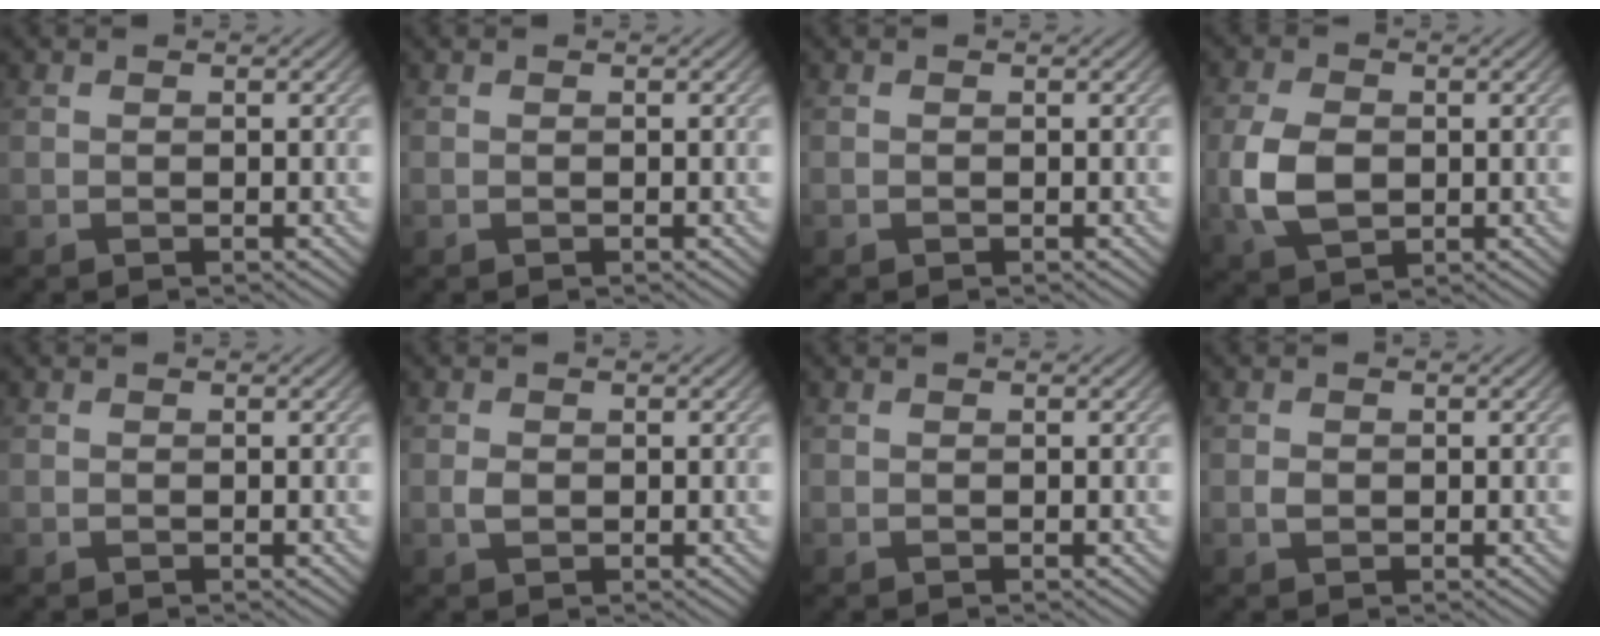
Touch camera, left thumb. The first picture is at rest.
{"total": 0.0}
{"total": 0.0}
{"total": 6.3, "force": [-0.6, 4.3, 4.6], "torque": [-0.118, -0.004, -0.014]}
{"total": 0.0}
{"total": 1.2, "force": [-0.1, 0.9, 0.8], "torque": [-0.019, -0.002, -0.004]}
{"total": 0.0}
{"total": 0.9, "force": [-0.1, 0.7, 0.5], "torque": [-0.010, -0.004, -0.004]}